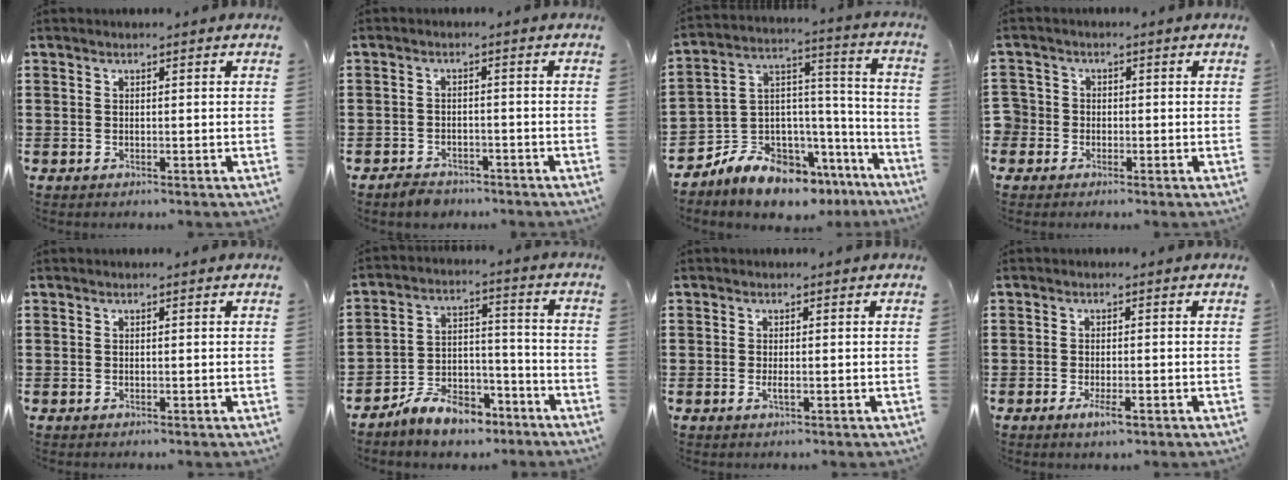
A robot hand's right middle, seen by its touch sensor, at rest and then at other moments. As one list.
[{"total": 2.2, "force": [-2.1, 0.5, 0.1], "torque": [-0.011, 0.001, -0.045]}, {"total": 8.5, "force": [-7.8, 3.1, 0.8], "torque": [-0.039, -0.004, -0.157]}, {"total": 2.5, "force": [-0.8, 2.4, 0.1], "torque": [-0.022, 0.003, -0.023]}, {"total": 0.0}, {"total": 8.0, "force": [-6.9, 3.1, 2.6], "torque": [-0.046, 0.025, -0.132]}, {"total": 1.1, "force": [-0.2, 0.3, 1.0], "torque": [-0.019, -0.003, -0.004]}, {"total": 2.5, "force": [-1.1, 0.7, 2.1], "torque": [-0.041, -0.004, -0.022]}]